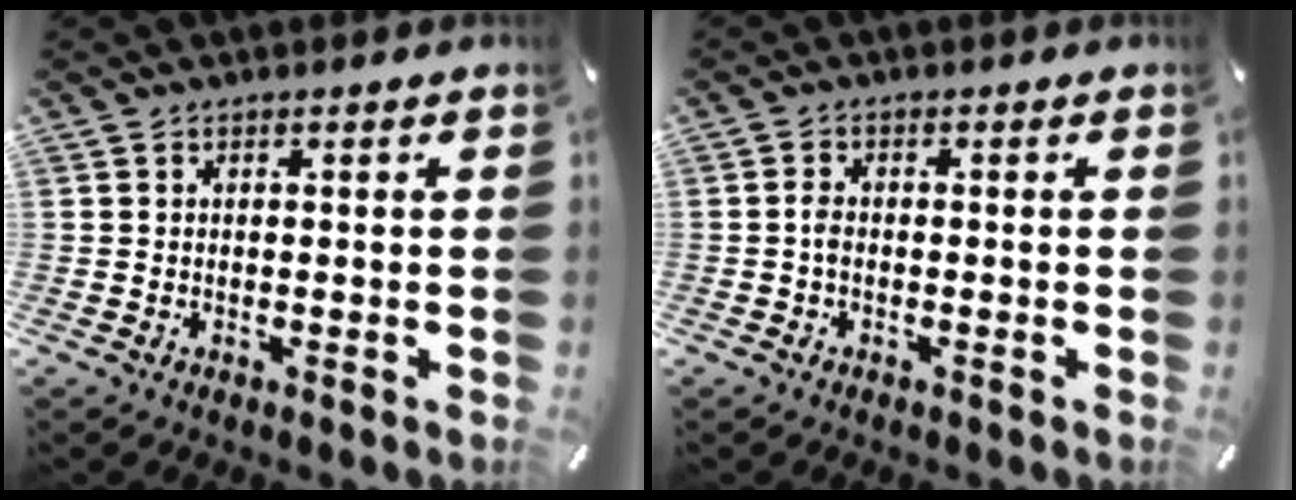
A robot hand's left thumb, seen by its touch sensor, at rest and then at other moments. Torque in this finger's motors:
{"motor_torque": [0.02, -0.07, 0.16, 0.15, 0.05]}